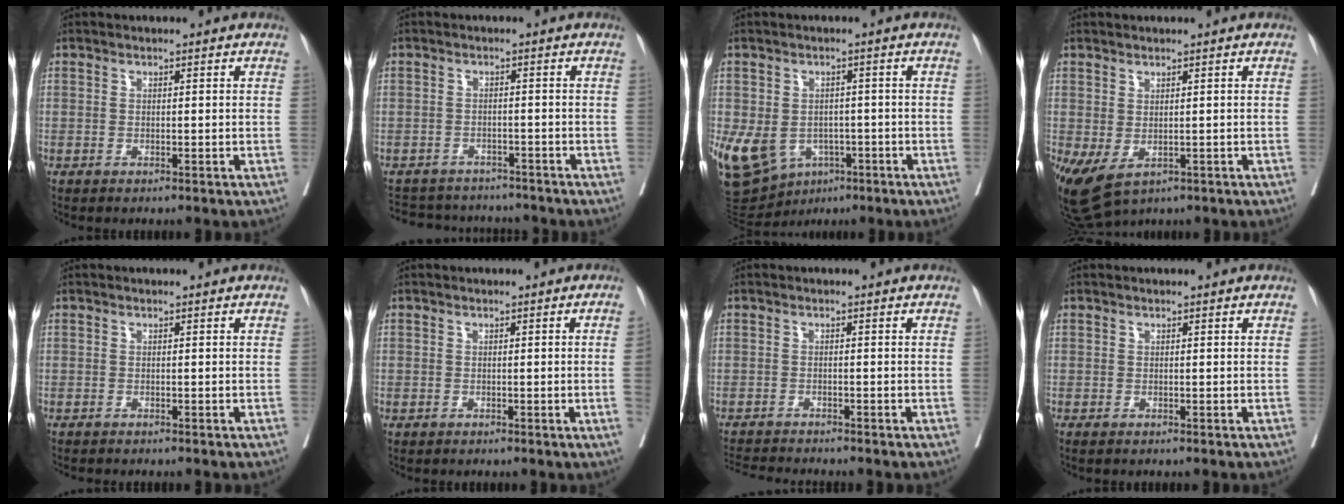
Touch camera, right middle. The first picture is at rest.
{"total": 9.5, "force": [-8.4, 4.1, 1.4], "torque": [-0.022, 0.012, -0.111]}
{"total": 13.6, "force": [-5.2, 10.3, 7.1], "torque": [-0.165, 0.003, -0.069]}
{"total": 6.9, "force": [-3.1, 3.3, 5.2], "torque": [-0.091, -0.016, -0.039]}
{"total": 2.2, "force": [-2.0, 0.3, 0.8], "torque": [-0.013, -0.003, -0.030]}
{"total": 1.5, "force": [-0.3, -0.3, 1.4], "torque": [-0.016, 0.001, -0.005]}
{"total": 6.4, "force": [-6.1, -0.2, 1.7], "torque": [-0.026, -0.014, -0.101]}
{"total": 0.7, "force": [-0.6, 0.1, 0.3], "torque": [-0.004, -0.002, -0.009]}